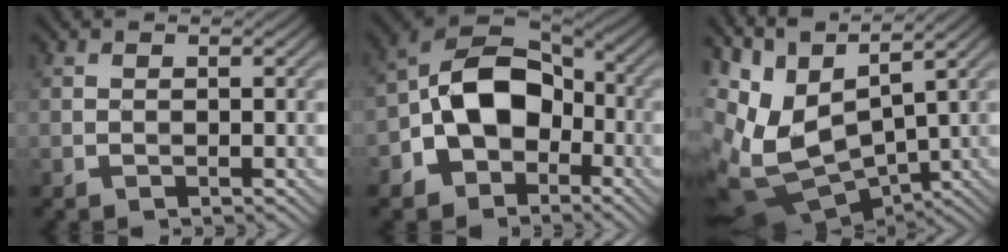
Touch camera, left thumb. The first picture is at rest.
{"total": 11.1, "force": [-3.2, 8.1, 6.8], "torque": [-0.122, 0.000, -0.079]}
{"total": 11.7, "force": [0.8, 6.2, 9.9], "torque": [-0.233, -0.012, 0.033]}